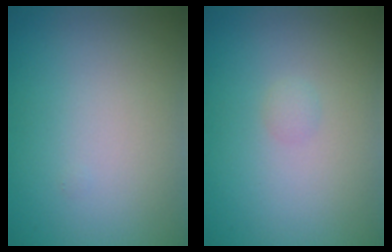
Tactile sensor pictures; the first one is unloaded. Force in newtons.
{"total": 0.6, "press": 0.6, "slide": 0.0}